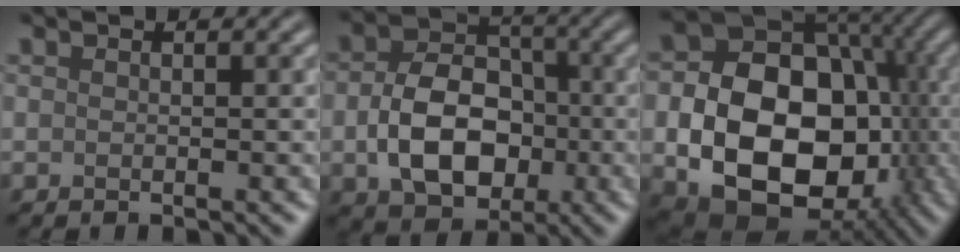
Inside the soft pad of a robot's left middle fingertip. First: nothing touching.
{"total": 7.8, "force": [-1.4, 5.6, 5.2], "torque": [-0.097, -0.001, -0.023]}
{"total": 15.6, "force": [-3.0, 11.3, 10.3], "torque": [-0.155, -0.029, -0.050]}